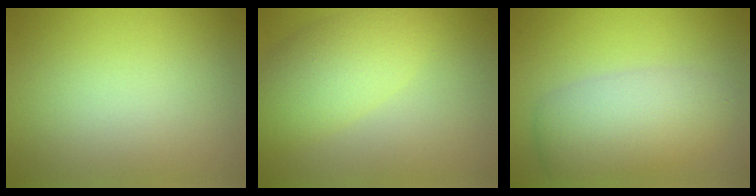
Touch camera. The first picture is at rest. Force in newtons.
{"total": 4.8, "press": 4.8, "slide": 0.0}
{"total": 5.3, "press": 5.3, "slide": 0.3}